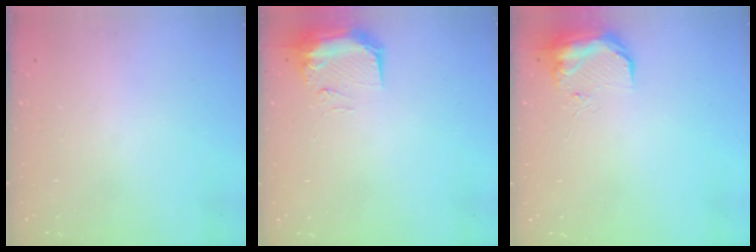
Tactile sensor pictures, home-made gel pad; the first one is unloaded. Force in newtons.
{"total": 9.3, "press": 9.1, "slide": 1.7}
{"total": 17.0, "press": 11.4, "slide": 12.7}